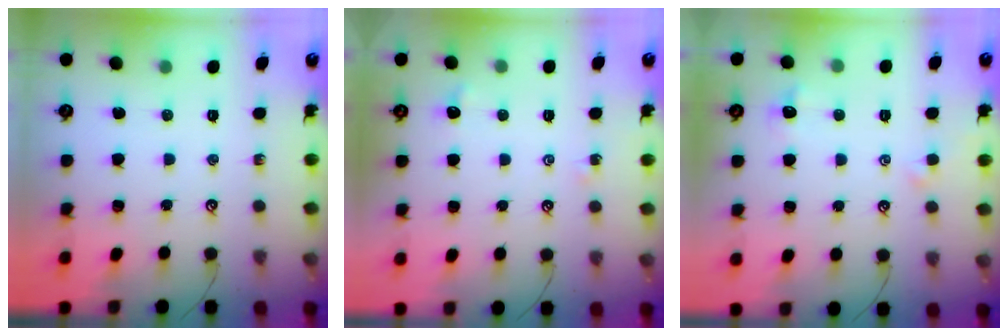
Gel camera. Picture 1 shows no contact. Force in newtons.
{"total": 2.5, "press": 2.4, "slide": 0.6}
{"total": 1.0, "press": 0.9, "slide": 0.6}